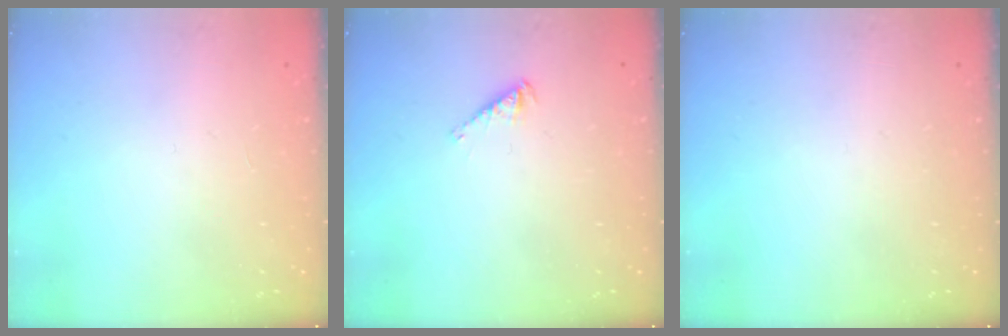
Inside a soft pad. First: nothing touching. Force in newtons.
{"total": 2.8, "press": 2.7, "slide": 0.5}
{"total": 0.0}